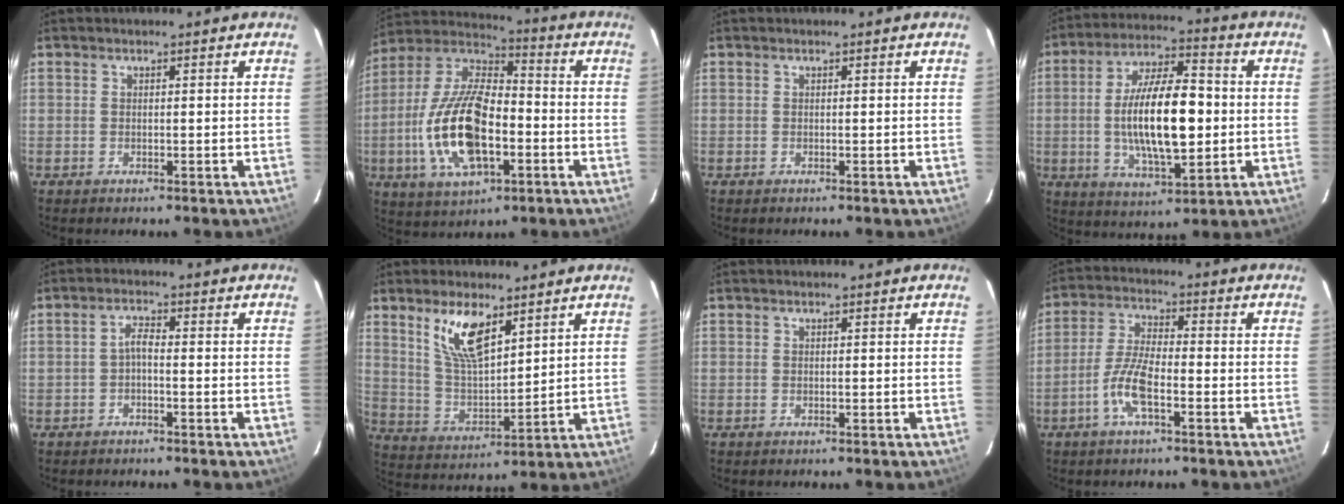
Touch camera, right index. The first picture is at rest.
{"total": 19.9, "force": [-5.0, 9.2, 16.9], "torque": [-0.351, -0.002, -0.091]}
{"total": 0.0}
{"total": 17.1, "force": [-1.0, 6.5, 15.9], "torque": [-0.289, 0.005, -0.013]}
{"total": 1.9, "force": [-0.9, 0.5, 1.6], "torque": [-0.034, 0.007, -0.019]}
{"total": 10.5, "force": [6.3, 4.0, 7.4], "torque": [-0.141, 0.002, 0.132]}
{"total": 0.0}
{"total": 7.6, "force": [-3.4, 1.9, 6.5], "torque": [-0.140, 0.003, -0.069]}